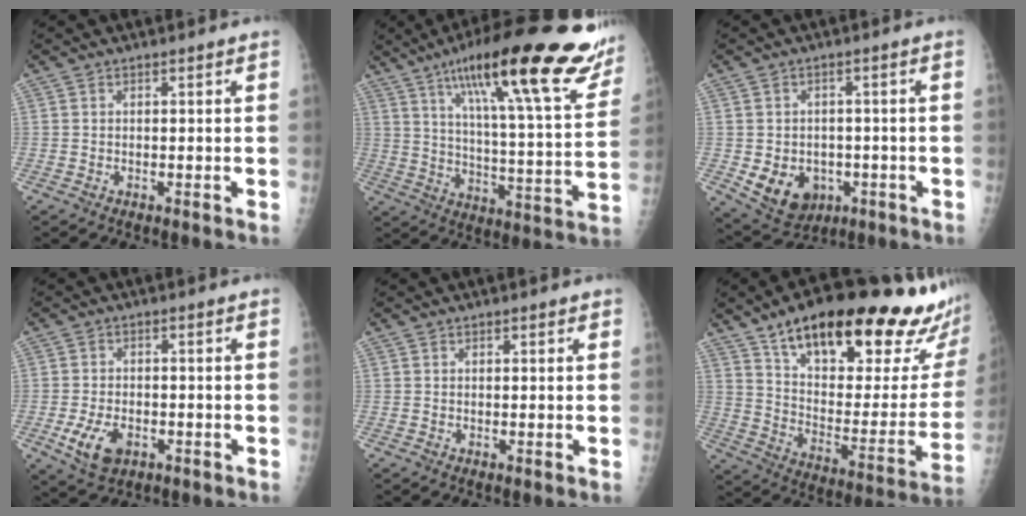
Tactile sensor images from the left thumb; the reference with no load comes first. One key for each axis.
{"total": 28.7, "fx": 18.1, "fy": 5.4, "fz": 21.5, "tx": -0.299, "ty": -0.047, "tz": 0.266}
{"total": 9.4, "fx": -2.5, "fy": 7.6, "fz": 4.8, "tx": -0.056, "ty": 0.008, "tz": -0.019}
{"total": 6.5, "fx": -2.5, "fy": 4.1, "fz": 4.4, "tx": -0.081, "ty": 0.000, "tz": -0.038}
{"total": 0.8, "fx": 0.5, "fy": 0.5, "fz": 0.2, "tx": 0.005, "ty": -0.002, "tz": 0.003}
{"total": 33.9, "fx": 22.5, "fy": 10.7, "fz": 22.9, "tx": -0.298, "ty": -0.056, "tz": 0.332}